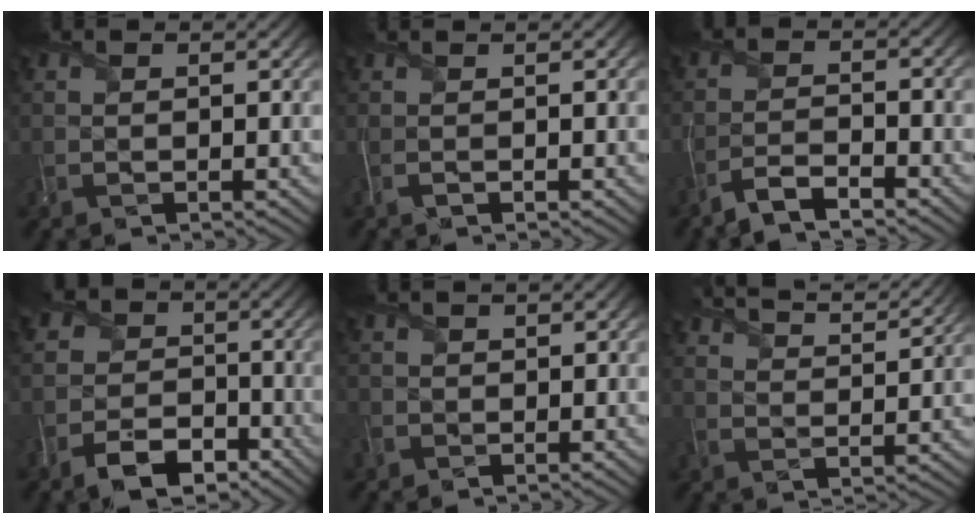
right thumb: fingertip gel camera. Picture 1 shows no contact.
{"total": 1.1, "force": [-0.1, 0.3, 1.1], "torque": [-0.027, 0.001, -0.004]}
{"total": 4.0, "force": [-3.4, 0.7, 1.9], "torque": [-0.041, 0.001, -0.070]}
{"total": 8.1, "force": [-4.7, 5.5, 3.7], "torque": [-0.074, -0.017, -0.092]}
{"total": 2.5, "force": [-0.8, 2.3, 0.5], "torque": [-0.015, -0.005, -0.018]}
{"total": 8.3, "force": [7.1, 2.0, 3.8], "torque": [-0.072, 0.004, 0.102]}